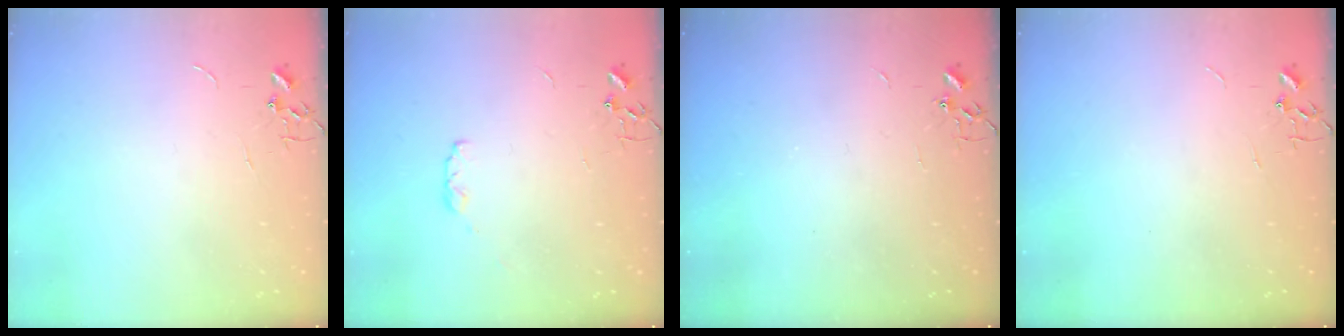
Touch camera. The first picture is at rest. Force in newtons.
{"total": 3.4, "press": 3.4, "slide": 0.5}
{"total": 2.1, "press": 2.1, "slide": 0.4}
{"total": 0.0}